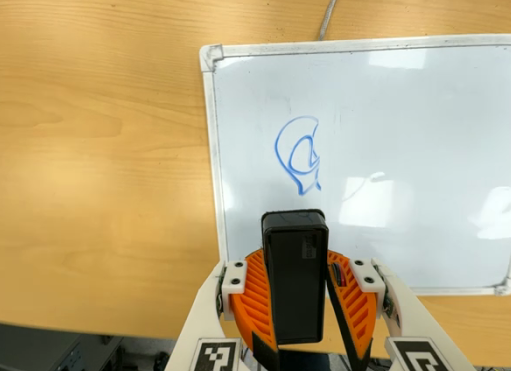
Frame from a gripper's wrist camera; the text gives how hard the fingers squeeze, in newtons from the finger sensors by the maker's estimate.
{"total": 8.6, "left": 9.4, "right": 7.8}